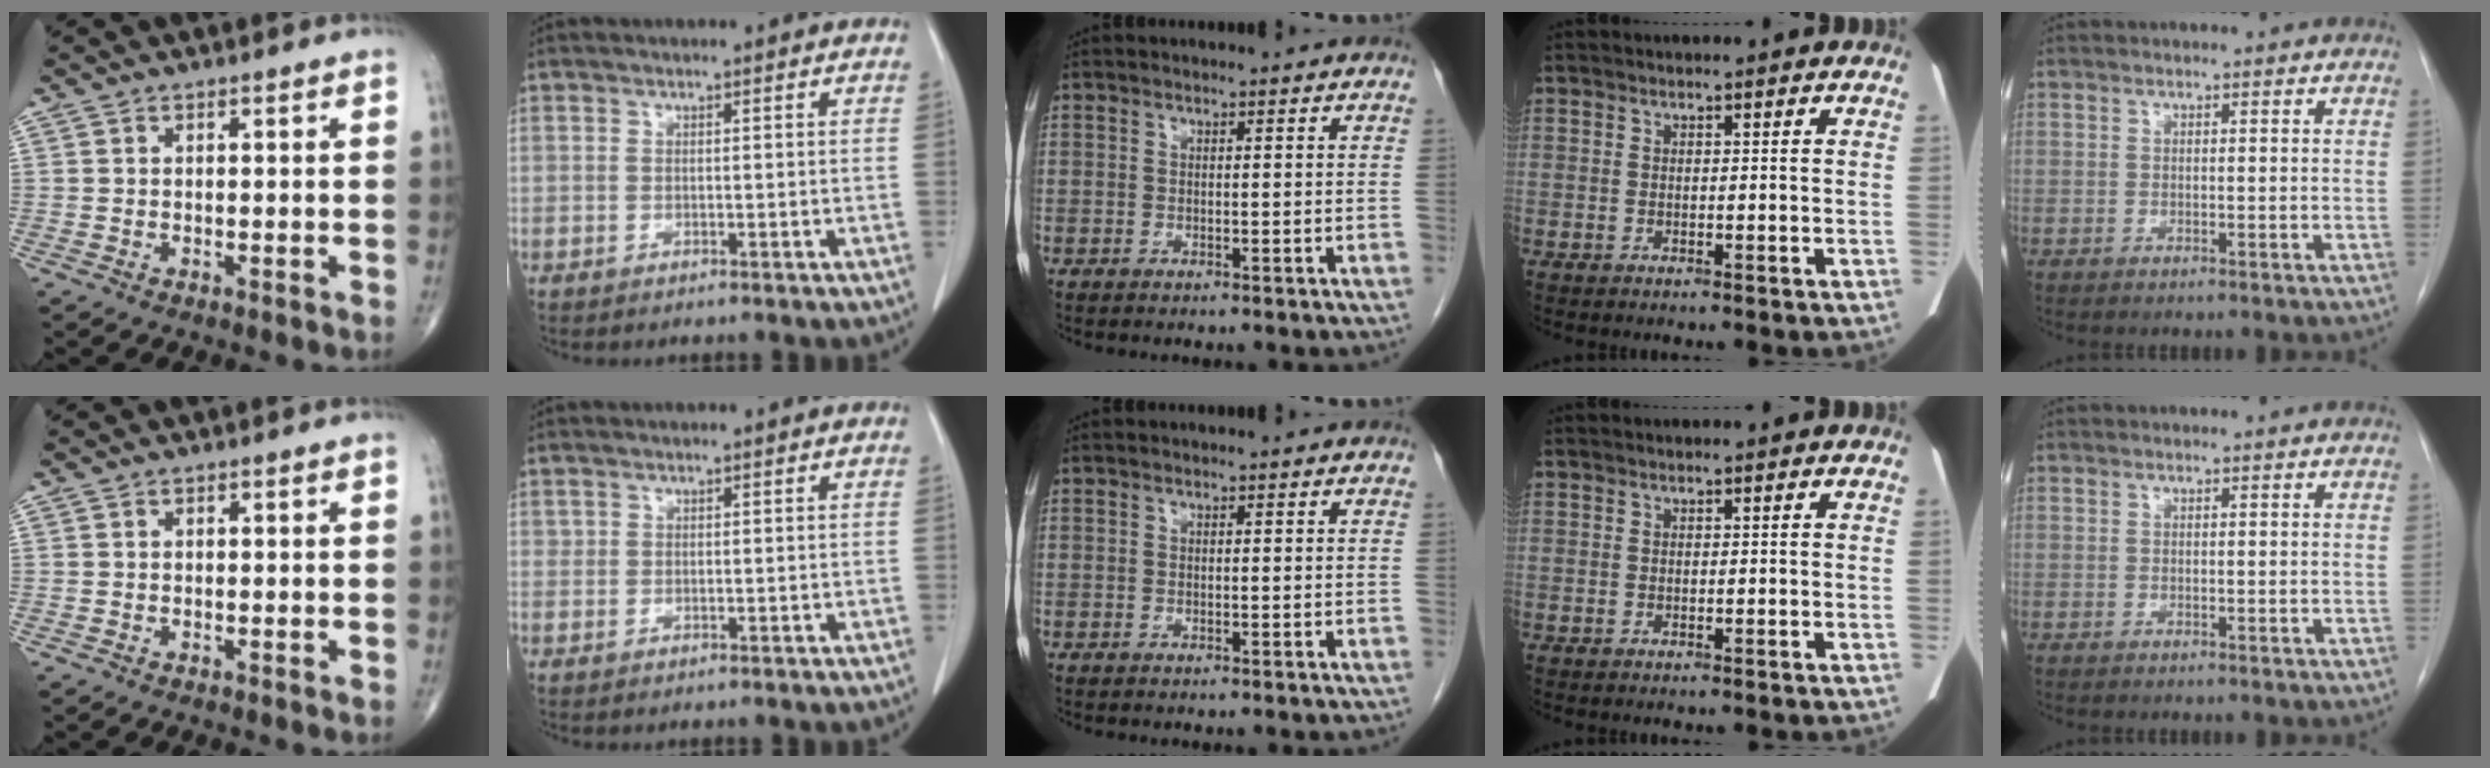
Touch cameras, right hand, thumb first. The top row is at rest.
{"index": {"total": 0.6, "force": [0.3, 0.4, 0.1], "torque": [0.004, 0.003, 0.006]}}